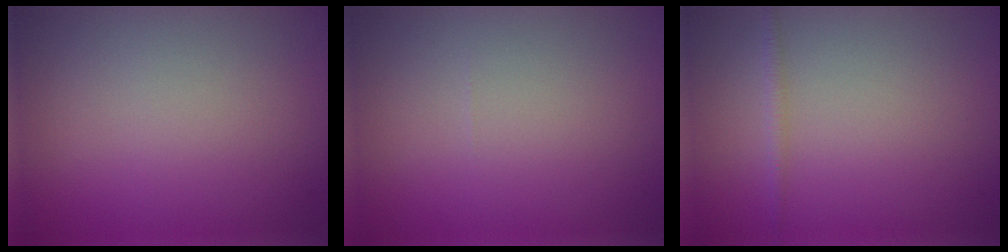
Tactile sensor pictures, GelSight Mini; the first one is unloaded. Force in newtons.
{"total": 0.0}
{"total": 0.9, "press": 0.9, "slide": 0.1}